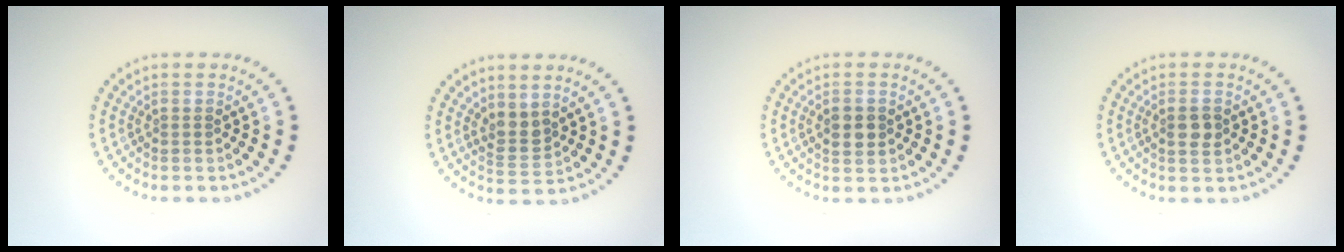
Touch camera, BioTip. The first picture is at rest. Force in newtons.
{"total": 2.2, "press": 1.8, "slide": 1.2}
{"total": 2.2, "press": 2.2, "slide": 0.0}
{"total": 1.8, "press": 1.8, "slide": 0.4}